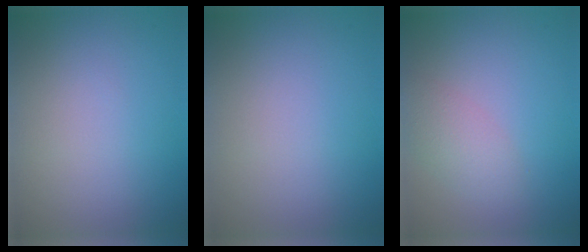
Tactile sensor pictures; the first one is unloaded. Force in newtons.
{"total": 0.0}
{"total": 2.4, "press": 2.4, "slide": 0.2}